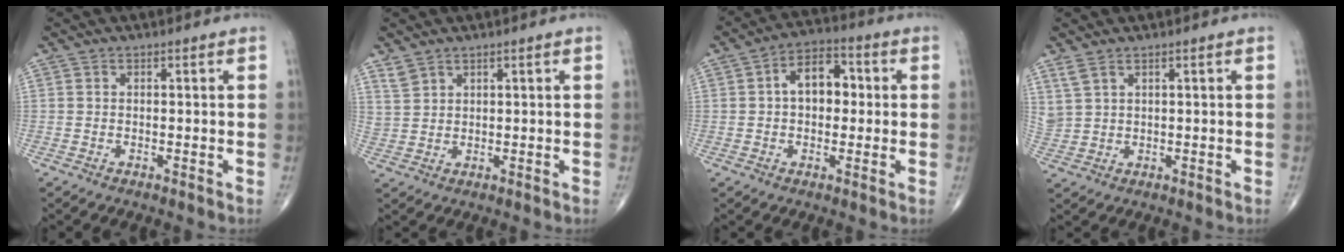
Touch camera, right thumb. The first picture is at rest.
{"total": 2.9, "force": [2.4, 1.3, 0.9], "torque": [-0.013, -0.010, 0.054]}
{"total": 8.8, "force": [0.9, 5.7, 6.6], "torque": [-0.079, 0.023, 0.007]}
{"total": 3.1, "force": [2.3, 1.2, 1.7], "torque": [-0.040, -0.005, 0.060]}